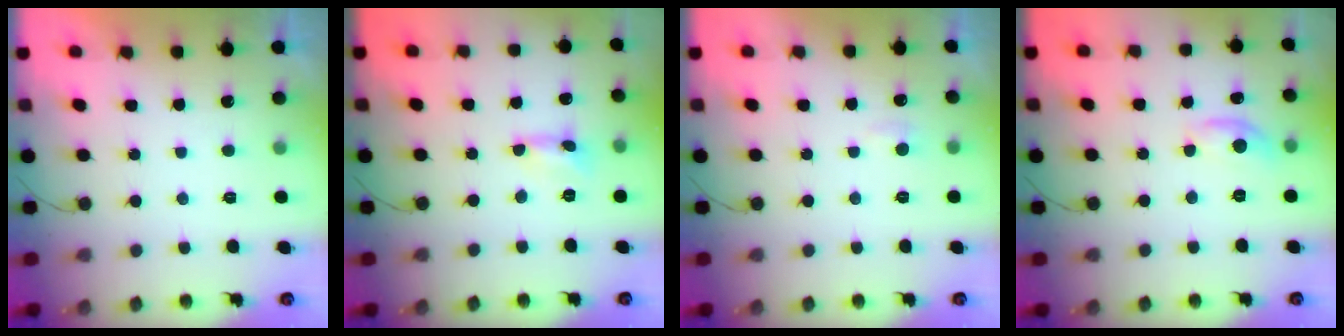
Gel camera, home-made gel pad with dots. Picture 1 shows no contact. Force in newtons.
{"total": 0.6, "press": 0.6, "slide": 0.0}
{"total": 3.3, "press": 3.3, "slide": 0.4}
{"total": 6.3, "press": 6.3, "slide": 0.4}